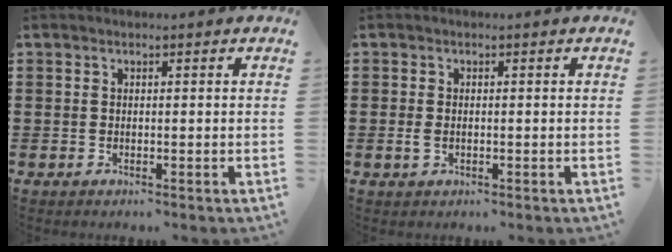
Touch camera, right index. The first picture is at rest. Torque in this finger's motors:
{"motor_torque": [-0.19, 0.34, 0.01, 0.01]}